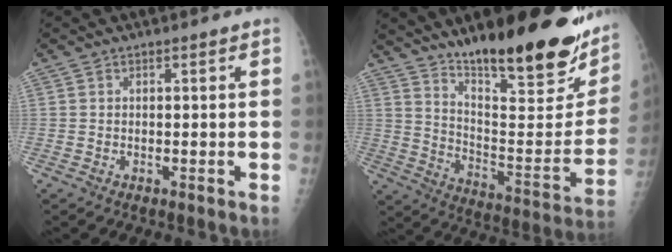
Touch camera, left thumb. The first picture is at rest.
{"total": 28.5, "force": [19.2, 6.9, 19.9], "torque": [-0.262, -0.095, 0.294]}